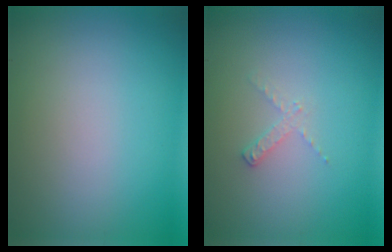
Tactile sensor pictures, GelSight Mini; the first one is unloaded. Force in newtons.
{"total": 1.1, "press": 1.1, "slide": 0.2}